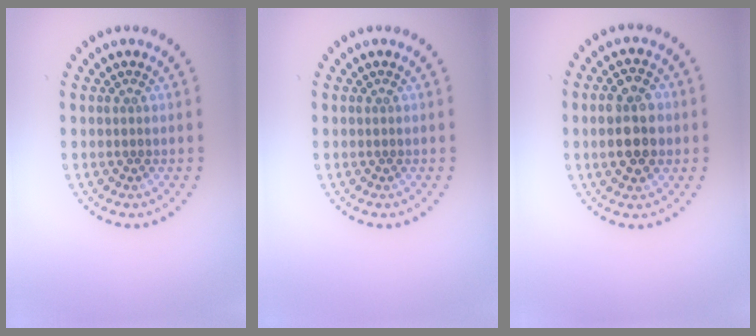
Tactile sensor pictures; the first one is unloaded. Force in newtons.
{"total": 0.0}
{"total": 4.8, "press": 4.8, "slide": 0.1}